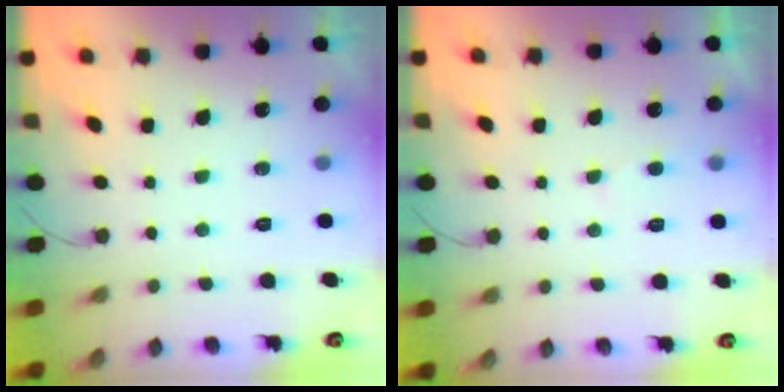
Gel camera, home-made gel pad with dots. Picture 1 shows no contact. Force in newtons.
{"total": 3.6, "press": 3.6, "slide": 0.5}